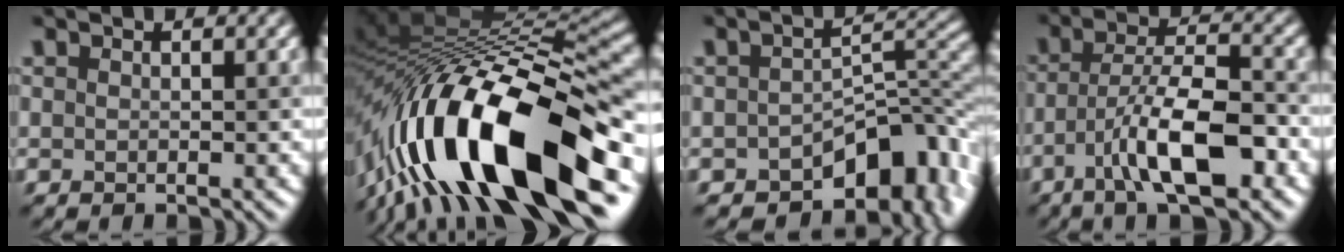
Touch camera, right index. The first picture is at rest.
{"total": 17.5, "force": [-7.1, 6.2, 14.8], "torque": [-0.257, 0.017, -0.118]}
{"total": 9.2, "force": [-4.9, 4.9, 6.0], "torque": [-0.055, -0.004, -0.075]}
{"total": 8.0, "force": [-3.5, 2.2, 6.9], "torque": [-0.124, 0.012, -0.065]}